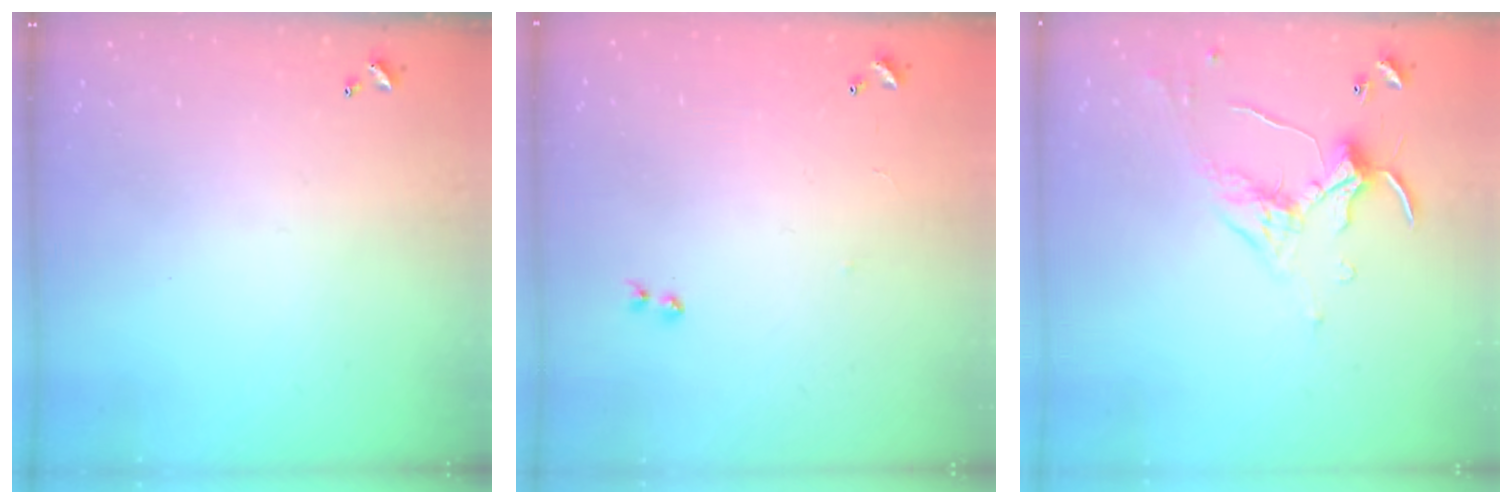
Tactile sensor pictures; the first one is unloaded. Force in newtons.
{"total": 7.2, "press": 7.2, "slide": 0.5}
{"total": 1.2, "press": 0.8, "slide": 0.8}